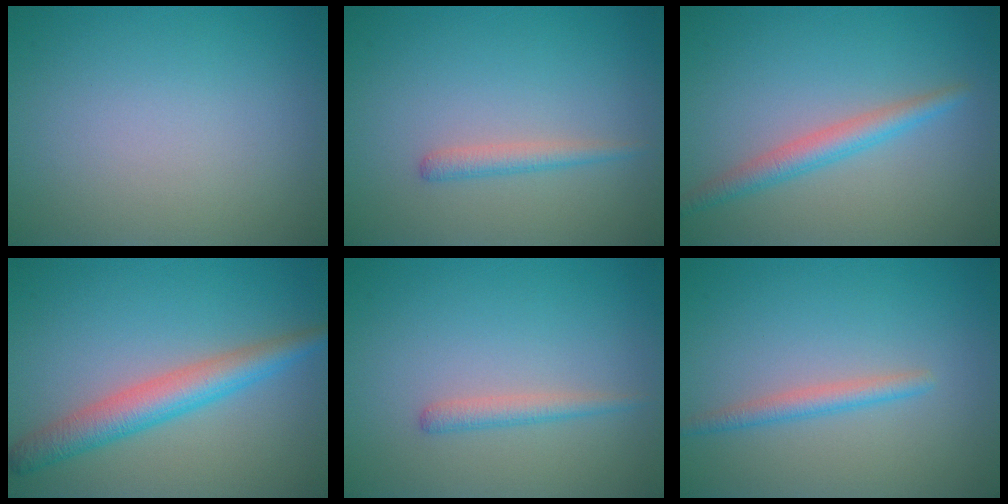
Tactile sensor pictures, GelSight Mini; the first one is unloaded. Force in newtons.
{"total": 1.5, "press": 1.5, "slide": 0.1}
{"total": 2.6, "press": 2.6, "slide": 0.1}
{"total": 4.5, "press": 4.5, "slide": 0.0}
{"total": 1.5, "press": 1.5, "slide": 0.1}
{"total": 1.8, "press": 1.8, "slide": 0.1}